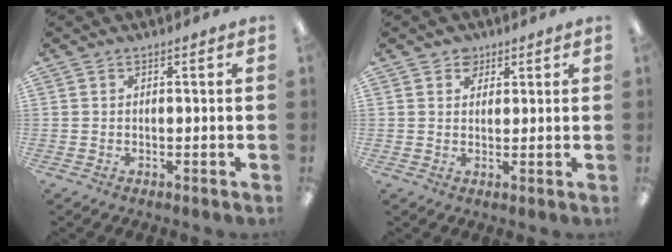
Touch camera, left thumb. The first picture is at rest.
{"total": 3.4, "force": [2.2, 2.5, 0.7], "torque": [-0.005, -0.004, 0.038]}